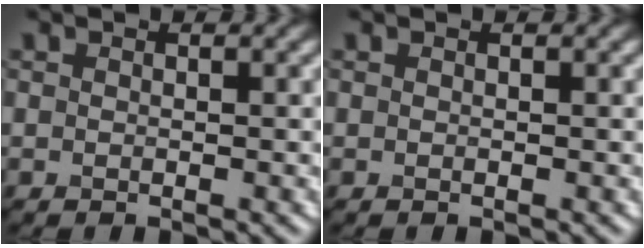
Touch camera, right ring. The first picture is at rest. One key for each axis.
{"total": 0.0}